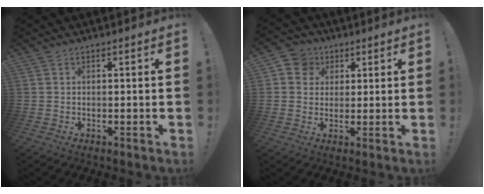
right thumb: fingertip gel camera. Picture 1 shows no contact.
{"total": 7.6, "force": [2.3, 7.0, 1.9], "torque": [-0.027, -0.006, 0.047]}